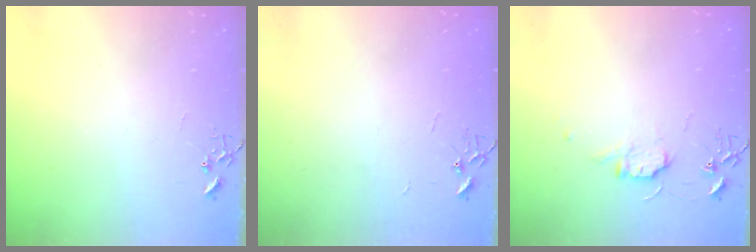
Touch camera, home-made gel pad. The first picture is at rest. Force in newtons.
{"total": 2.2, "press": 2.2, "slide": 0.3}
{"total": 7.3, "press": 7.3, "slide": 0.7}